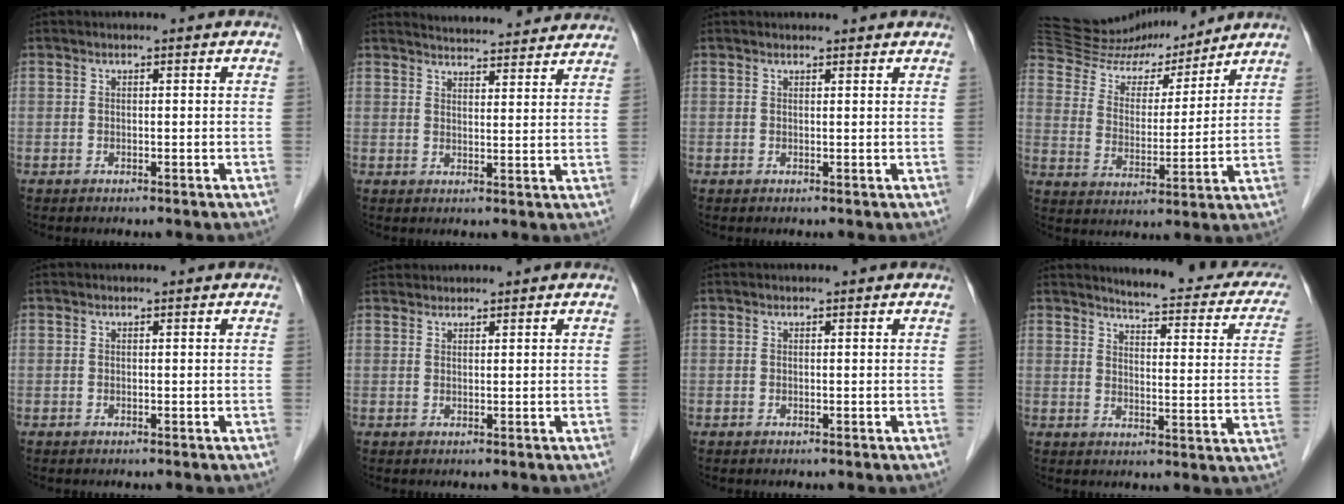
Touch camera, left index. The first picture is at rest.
{"total": 17.4, "force": [16.5, 2.7, 4.9], "torque": [-0.049, -0.005, 0.196]}
{"total": 3.2, "force": [3.0, 1.1, 0.6], "torque": [0.002, 0.013, 0.034]}
{"total": 16.4, "force": [15.5, 3.8, 3.4], "torque": [-0.057, 0.002, 0.264]}
{"total": 0.5, "force": [0.4, 0.3, 0.0], "torque": [0.005, 0.002, 0.005]}
{"total": 3.5, "force": [3.2, 1.1, 0.4], "torque": [0.002, 0.024, 0.059]}
{"total": 0.5, "force": [0.4, 0.3, 0.0], "torque": [0.006, 0.002, 0.006]}
{"total": 18.6, "force": [16.9, 3.6, 6.9], "torque": [-0.060, -0.054, 0.181]}